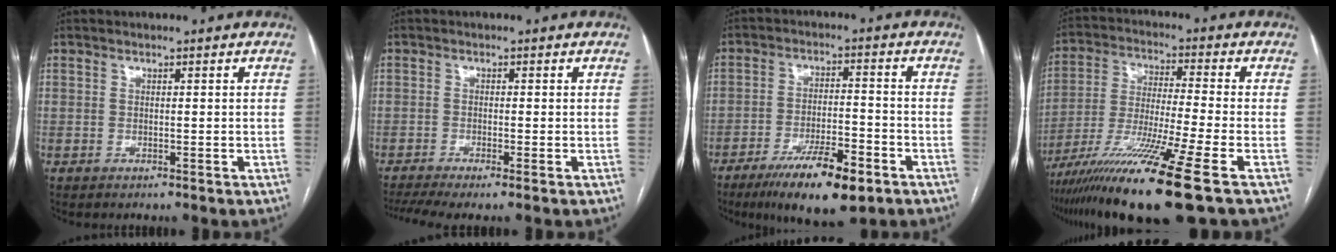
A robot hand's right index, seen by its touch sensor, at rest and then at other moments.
{"total": 5.3, "force": [-3.7, 0.5, 3.9], "torque": [-0.070, -0.008, -0.066]}
{"total": 12.0, "force": [-7.4, 2.7, 9.1], "torque": [-0.156, -0.014, -0.117]}
{"total": 16.4, "force": [-10.2, -1.4, 12.7], "torque": [-0.238, -0.044, -0.184]}